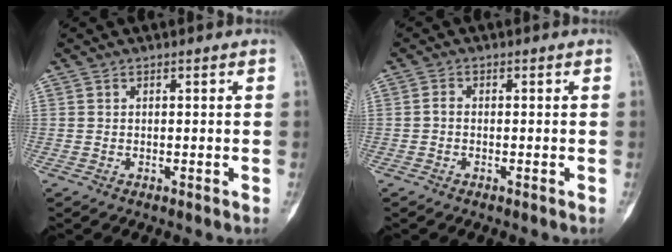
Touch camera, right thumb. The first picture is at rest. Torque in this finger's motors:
{"motor_torque": [0.08, 0.08, 0.60, -0.21, 0.27]}